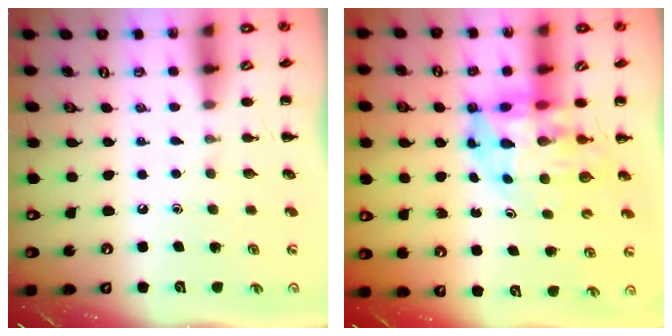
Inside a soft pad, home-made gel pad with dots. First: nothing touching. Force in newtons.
{"total": 9.9, "press": 9.2, "slide": 3.6}